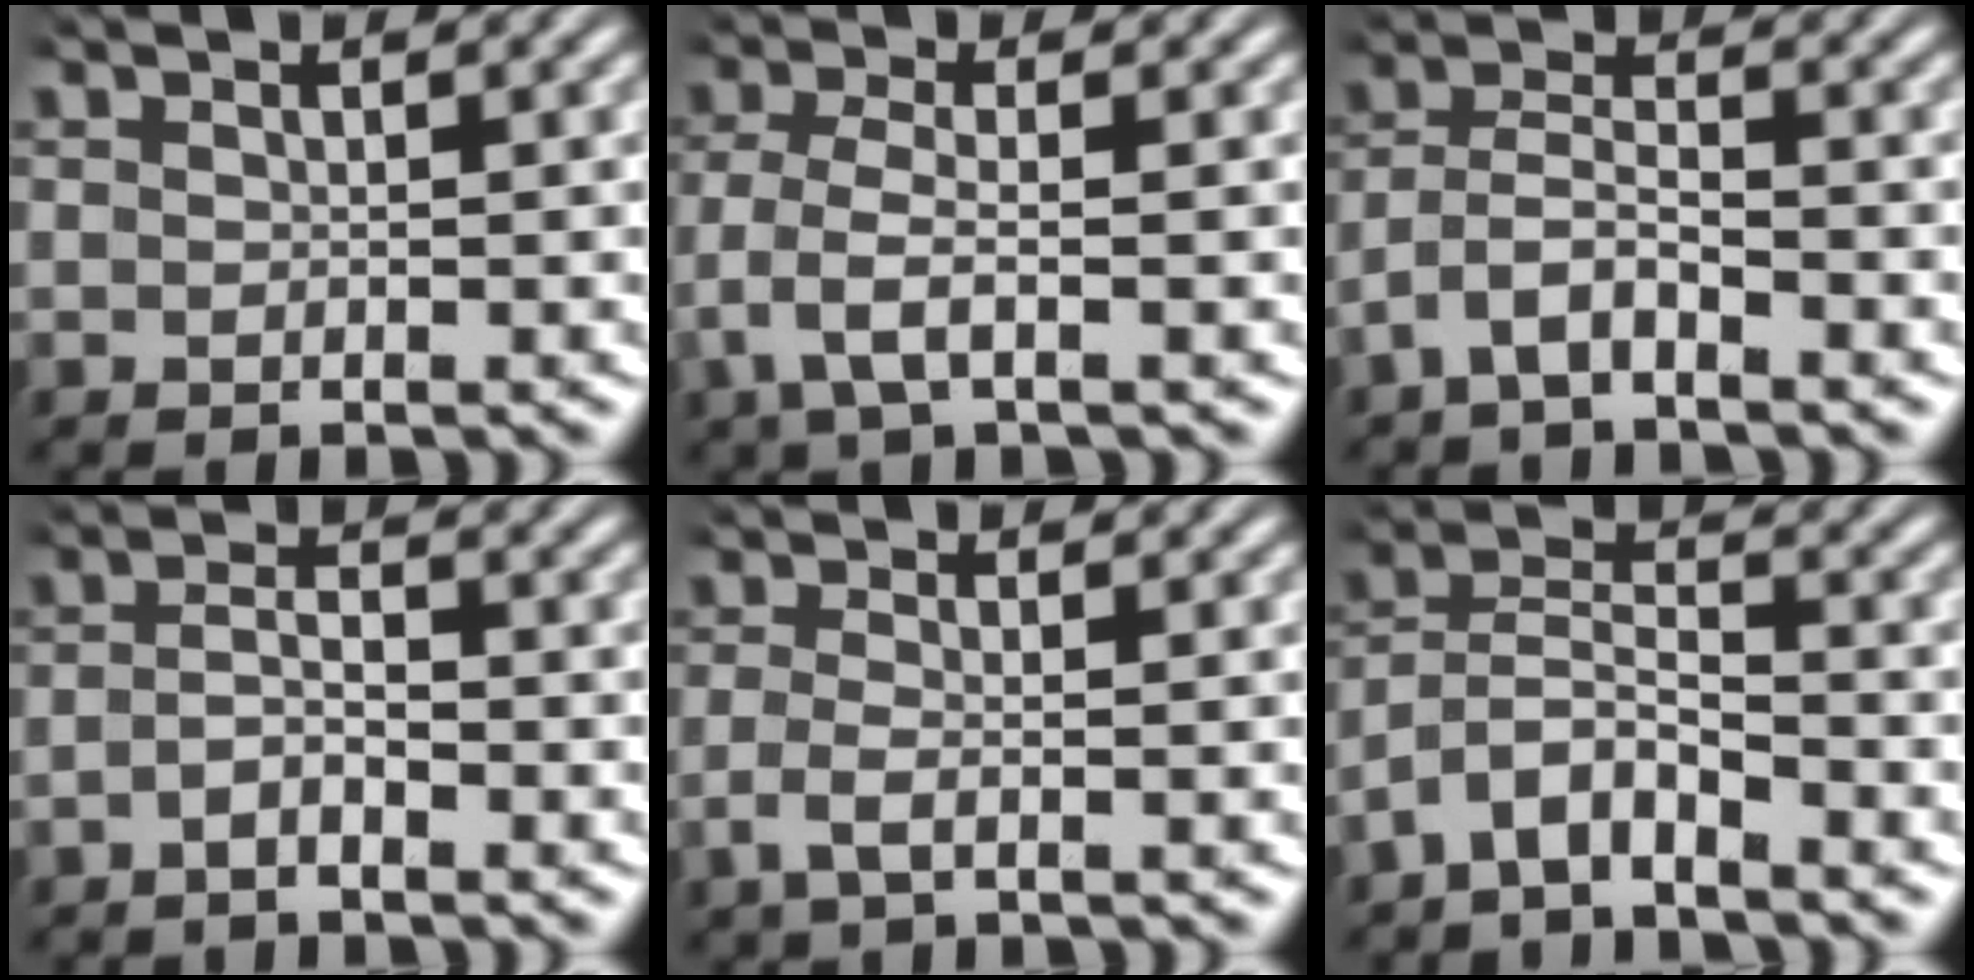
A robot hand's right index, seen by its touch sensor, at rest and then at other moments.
{"total": 3.5, "force": [-1.1, 1.4, 3.0], "torque": [-0.078, -0.018, -0.011]}
{"total": 4.0, "force": [-2.2, 2.2, 2.4], "torque": [-0.064, -0.020, -0.034]}
{"total": 2.7, "force": [-1.8, 0.9, 1.7], "torque": [-0.037, -0.010, -0.032]}
{"total": 2.0, "force": [-1.0, 0.2, 1.7], "torque": [-0.048, -0.014, -0.014]}
{"total": 6.6, "force": [-3.3, 5.0, 2.8], "torque": [-0.076, -0.028, -0.059]}